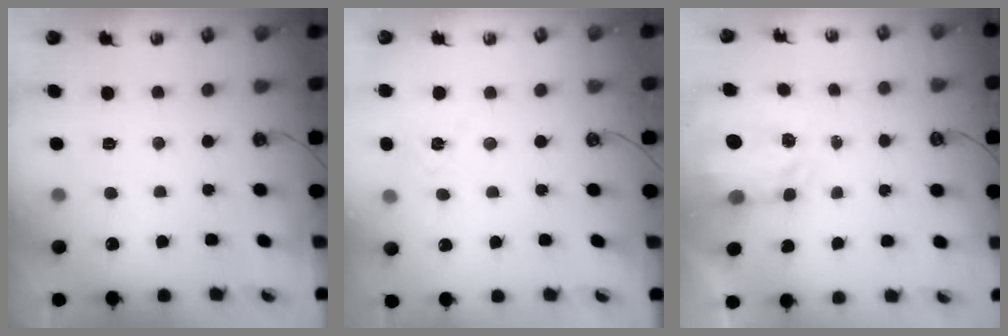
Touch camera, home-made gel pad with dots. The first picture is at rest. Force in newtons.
{"total": 6.5, "press": 6.4, "slide": 0.7}
{"total": 3.7, "press": 3.7, "slide": 0.5}